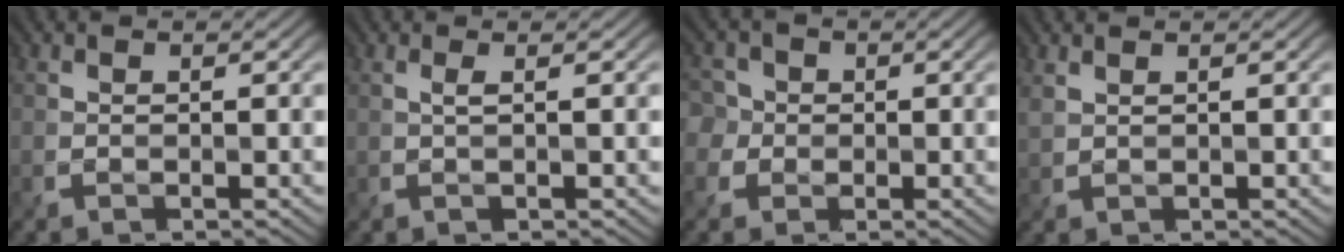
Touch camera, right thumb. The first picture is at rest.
{"total": 1.1, "force": [0.3, 0.3, 1.0], "torque": [-0.020, 0.006, 0.000]}
{"total": 4.2, "force": [0.6, 4.0, 1.2], "torque": [-0.046, 0.011, -0.013]}
{"total": 1.2, "force": [1.1, 0.3, 0.5], "torque": [-0.017, 0.000, 0.023]}